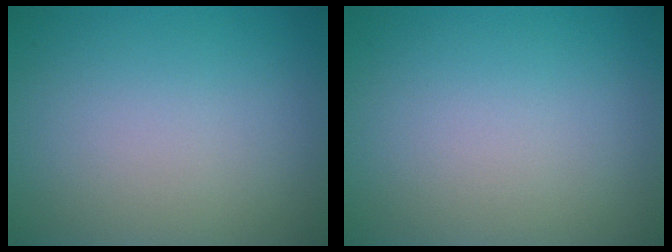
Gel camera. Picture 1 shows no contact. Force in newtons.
{"total": 0.0}